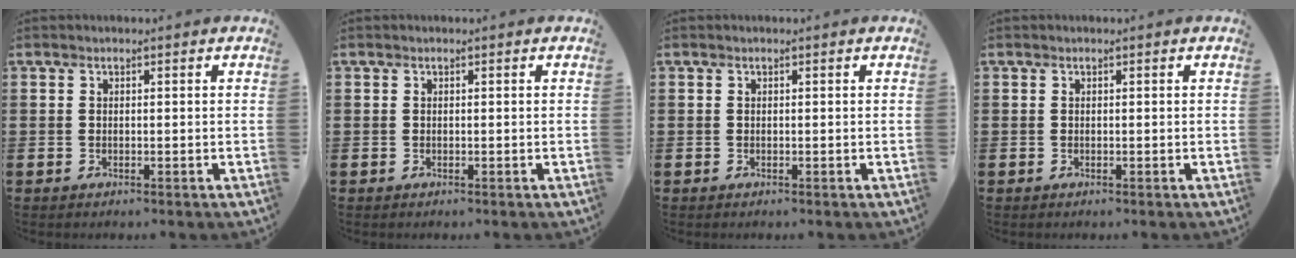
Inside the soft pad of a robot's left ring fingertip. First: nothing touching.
{"total": 0.0}
{"total": 0.0}
{"total": 0.0}